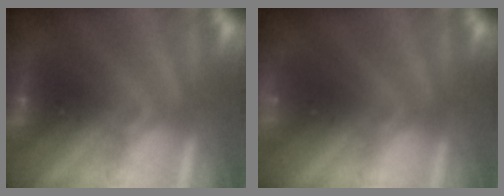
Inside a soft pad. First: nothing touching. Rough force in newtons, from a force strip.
{"total": 2.9}